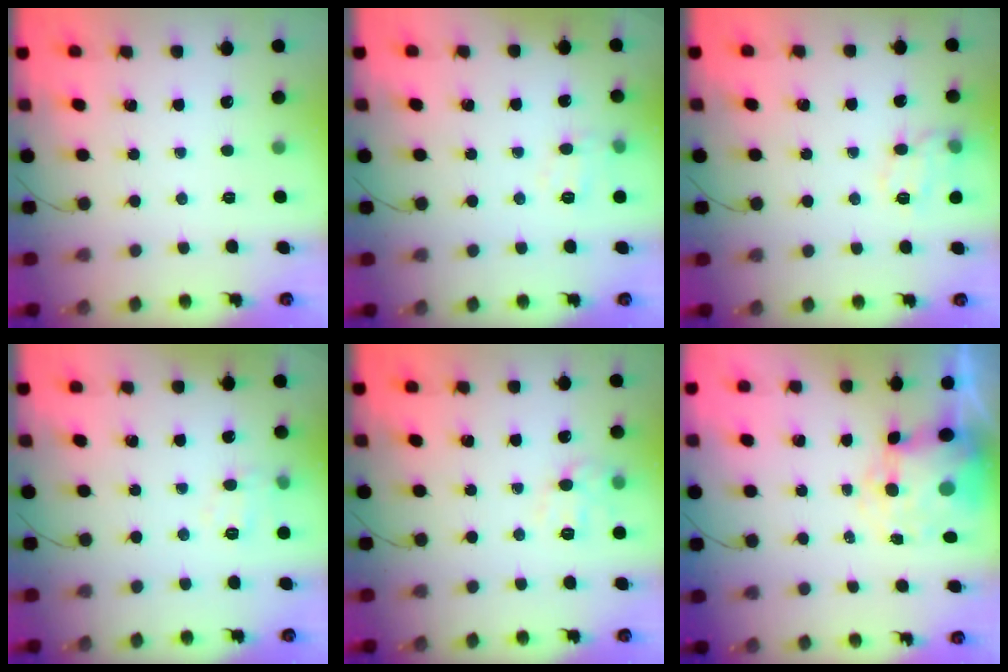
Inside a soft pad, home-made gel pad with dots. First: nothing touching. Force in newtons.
{"total": 5.5, "press": 5.3, "slide": 1.3}
{"total": 10.9, "press": 10.9, "slide": 0.1}
{"total": 5.5, "press": 5.3, "slide": 1.3}
{"total": 8.7, "press": 8.7, "slide": 1.1}
{"total": 8.8, "press": 8.6, "slide": 2.0}